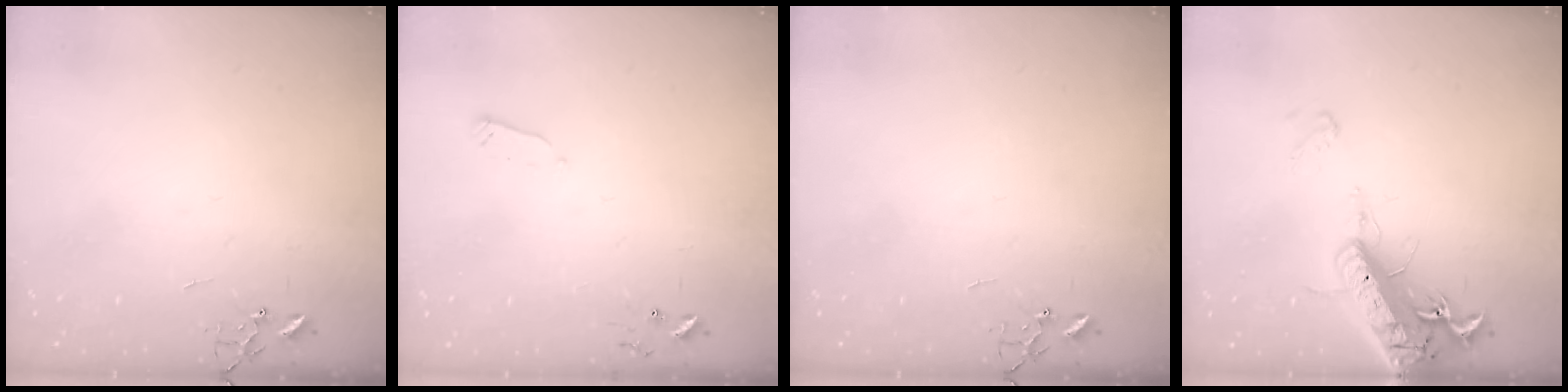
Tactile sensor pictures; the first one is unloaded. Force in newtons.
{"total": 2.4, "press": 2.4, "slide": 0.4}
{"total": 0.0}
{"total": 18.9, "press": 18.5, "slide": 3.7}